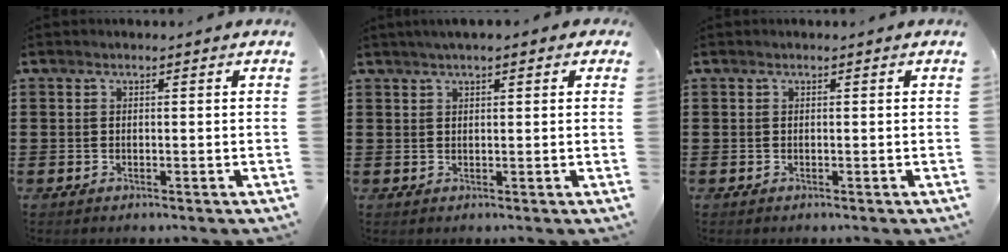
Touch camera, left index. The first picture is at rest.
{"total": 1.7, "force": [1.0, 0.4, 1.3], "torque": [-0.027, 0.004, 0.018]}
{"total": 0.0}